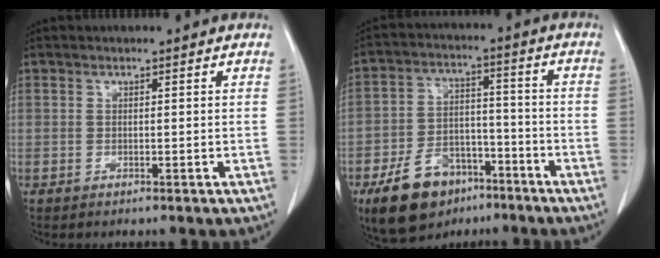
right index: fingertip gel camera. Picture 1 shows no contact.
{"total": 12.2, "force": [-7.6, 7.1, 6.3], "torque": [-0.121, 0.009, -0.123]}